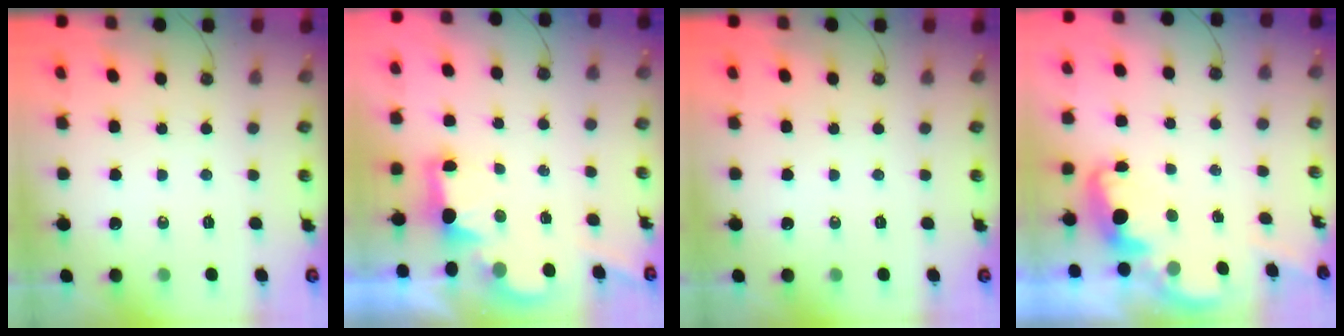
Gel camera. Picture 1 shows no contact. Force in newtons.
{"total": 2.3, "press": 2.2, "slide": 0.8}
{"total": 0.0}
{"total": 2.5, "press": 2.5, "slide": 0.6}